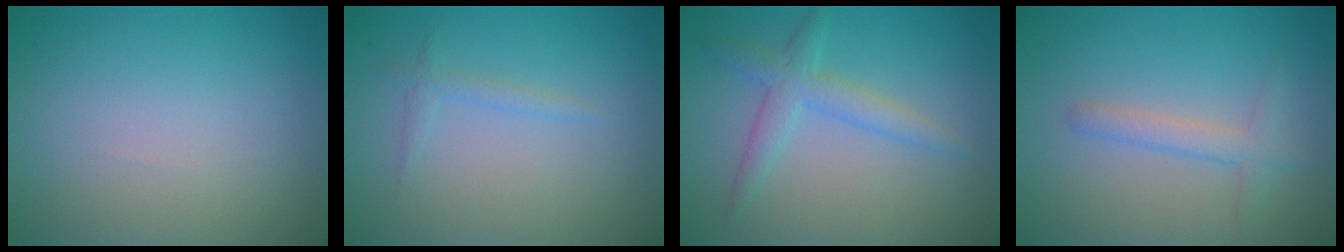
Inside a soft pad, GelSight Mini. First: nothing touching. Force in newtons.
{"total": 1.0, "press": 1.0, "slide": 0.1}
{"total": 2.7, "press": 2.7, "slide": 0.0}
{"total": 2.0, "press": 2.0, "slide": 0.1}